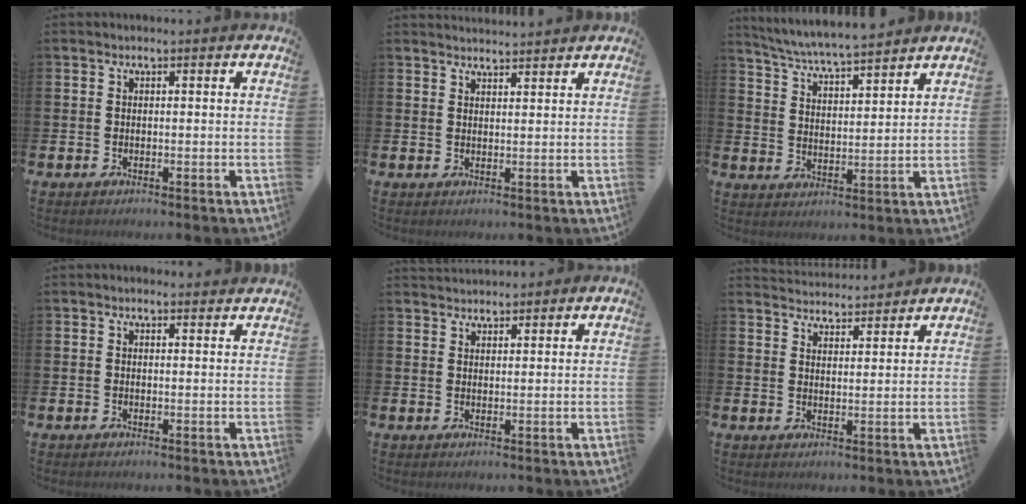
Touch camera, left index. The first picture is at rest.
{"total": 2.6, "force": [2.6, 0.2, 0.1], "torque": [0.009, -0.019, 0.044]}
{"total": 5.9, "force": [5.8, -0.2, 1.1], "torque": [-0.047, -0.039, 0.102]}
{"total": 0.7, "force": [0.6, 0.3, 0.2], "torque": [0.006, 0.001, 0.008]}
{"total": 2.3, "force": [2.2, 0.7, 0.0], "torque": [0.009, -0.009, 0.038]}
{"total": 3.7, "force": [3.6, 0.5, -0.4], "torque": [0.006, -0.025, 0.065]}